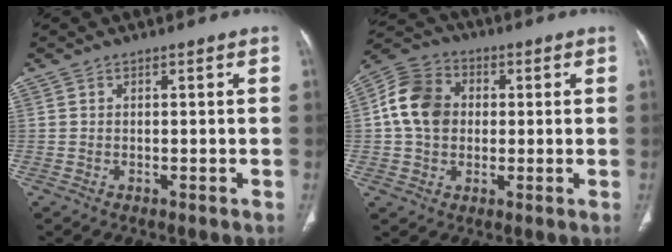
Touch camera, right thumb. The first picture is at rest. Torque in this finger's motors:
{"motor_torque": [1.67, 1.38, 0.87, -0.80, 0.04]}